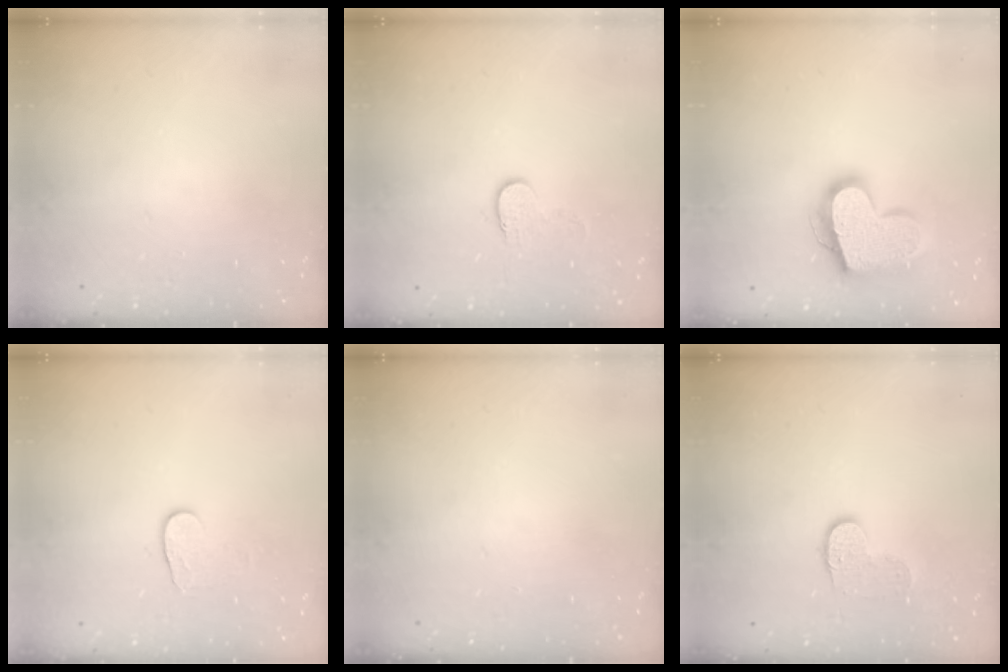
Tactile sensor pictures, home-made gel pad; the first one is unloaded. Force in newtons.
{"total": 6.2, "press": 6.2, "slide": 0.4}
{"total": 18.7, "press": 18.6, "slide": 1.4}
{"total": 5.6, "press": 5.5, "slide": 0.5}
{"total": 0.0}
{"total": 6.8, "press": 6.8, "slide": 0.2}